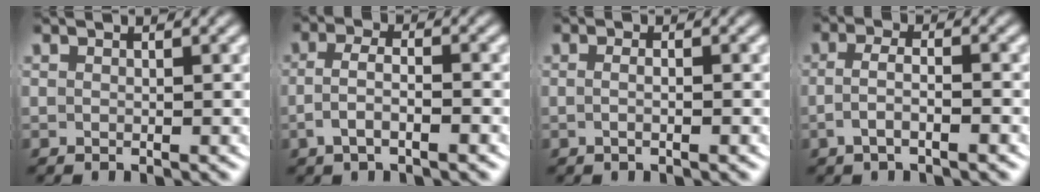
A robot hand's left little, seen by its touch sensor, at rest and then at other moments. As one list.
[{"total": 3.1, "force": [-1.7, 1.2, 2.3], "torque": [-0.045, -0.007, -0.028]}, {"total": 1.2, "force": [-0.7, 0.0, 0.9], "torque": [-0.017, -0.003, -0.011]}, {"total": 2.8, "force": [-1.6, 0.8, 2.1], "torque": [-0.042, -0.008, -0.027]}]